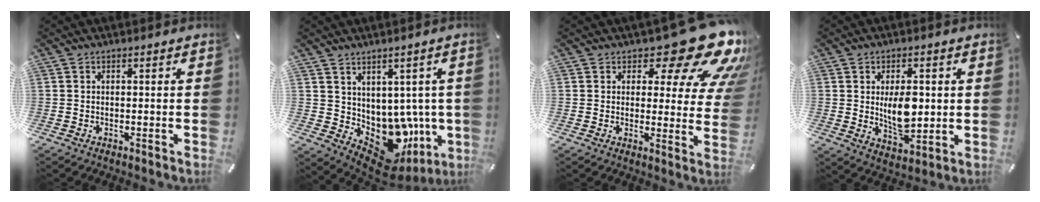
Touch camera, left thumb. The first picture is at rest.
{"total": 10.3, "force": [-1.0, 8.7, 5.5], "torque": [-0.051, -0.038, 0.007]}
{"total": 18.1, "force": [11.0, 7.4, 12.3], "torque": [-0.149, -0.080, 0.179]}
{"total": 10.8, "force": [1.4, 6.5, 8.5], "torque": [-0.135, -0.015, 0.019]}